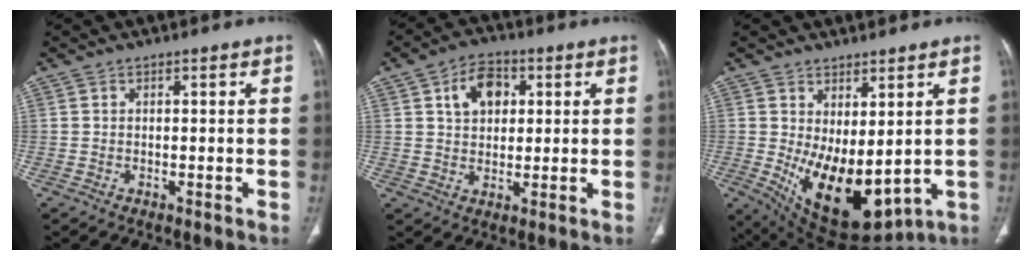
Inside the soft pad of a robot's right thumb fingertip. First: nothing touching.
{"total": 8.3, "force": [2.7, 5.7, 5.3], "torque": [-0.060, 0.001, 0.041]}
{"total": 14.9, "force": [-0.7, 7.5, 12.8], "torque": [-0.198, -0.026, 0.022]}